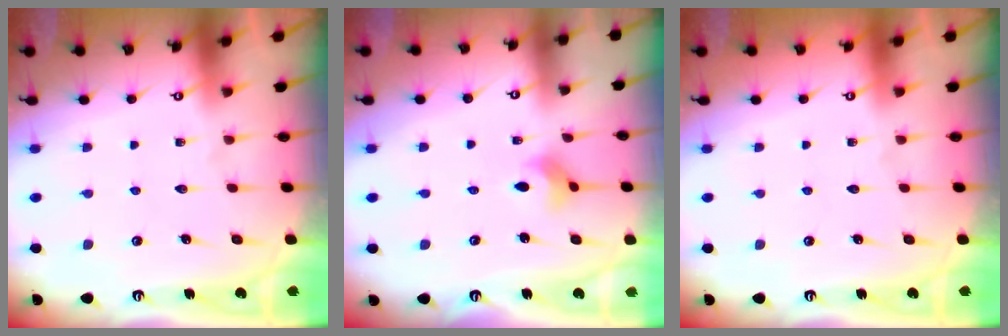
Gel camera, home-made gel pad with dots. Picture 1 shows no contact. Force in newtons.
{"total": 3.4, "press": 3.4, "slide": 0.3}
{"total": 0.0}